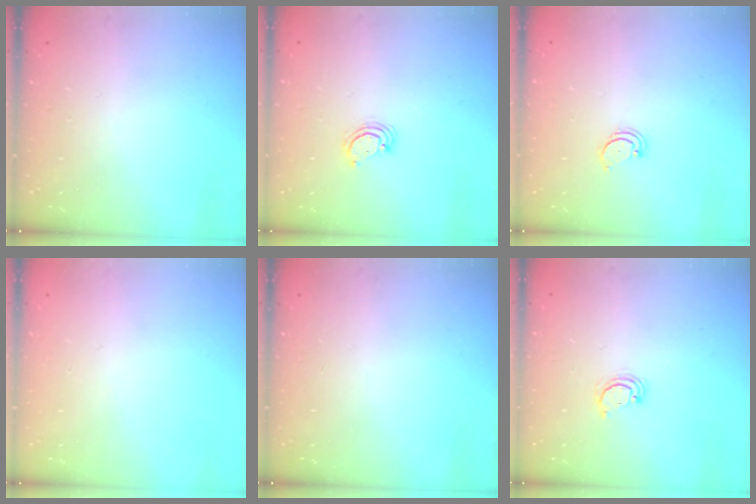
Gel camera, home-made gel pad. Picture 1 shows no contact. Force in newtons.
{"total": 2.6, "press": 2.6, "slide": 0.3}
{"total": 2.4, "press": 2.3, "slide": 0.5}
{"total": 0.0}
{"total": 0.0}
{"total": 2.6, "press": 2.6, "slide": 0.3}